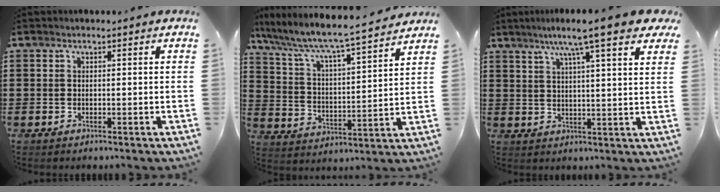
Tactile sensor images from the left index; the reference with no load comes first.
{"total": 6.0, "force": [5.4, 0.1, 2.6], "torque": [-0.077, -0.045, 0.081]}
{"total": 9.3, "force": [6.8, 0.5, 6.3], "torque": [-0.127, -0.017, 0.111]}